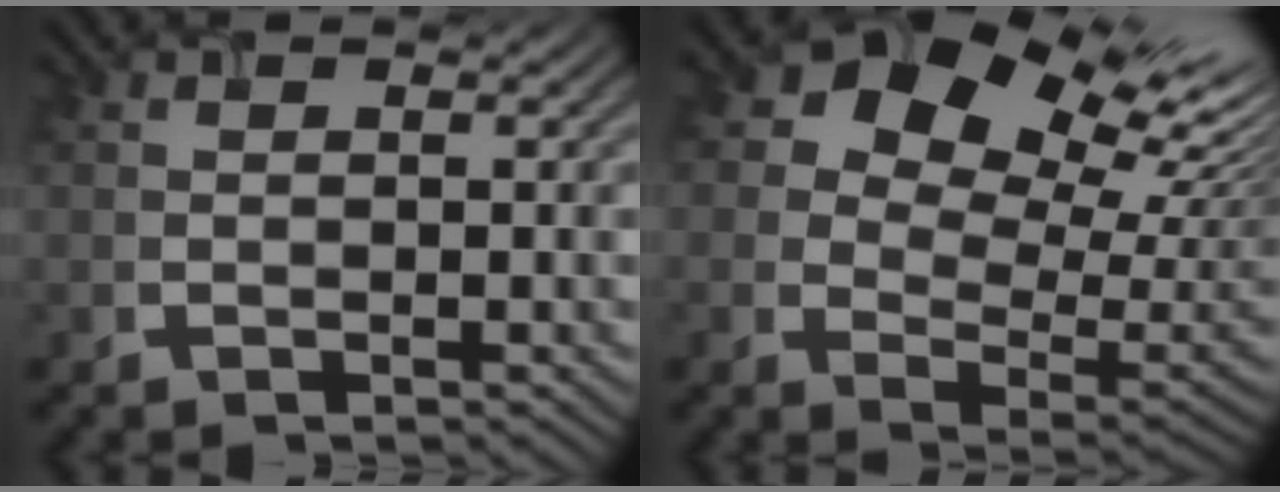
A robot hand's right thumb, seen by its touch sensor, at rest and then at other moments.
{"total": 15.7, "force": [8.2, 10.3, 8.6], "torque": [-0.150, 0.026, 0.145]}